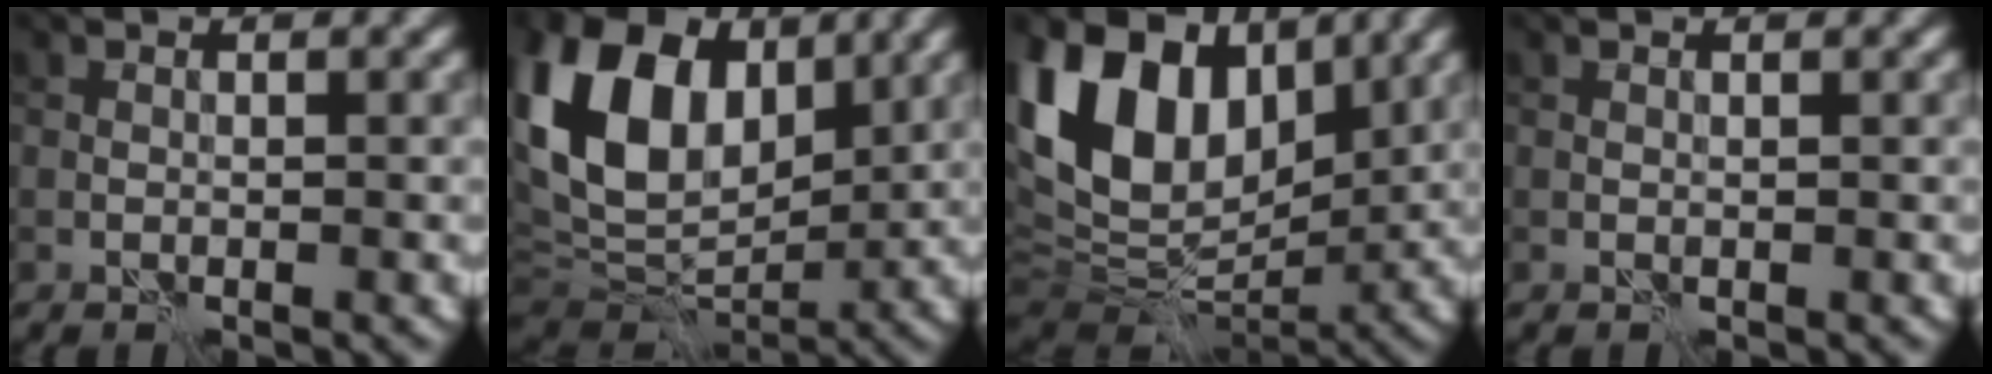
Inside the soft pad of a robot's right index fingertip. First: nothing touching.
{"total": 13.9, "force": [3.8, 9.1, 9.8], "torque": [-0.217, 0.018, 0.061]}
{"total": 13.9, "force": [4.9, 8.9, 9.4], "torque": [-0.191, 0.016, 0.088]}
{"total": 0.0}